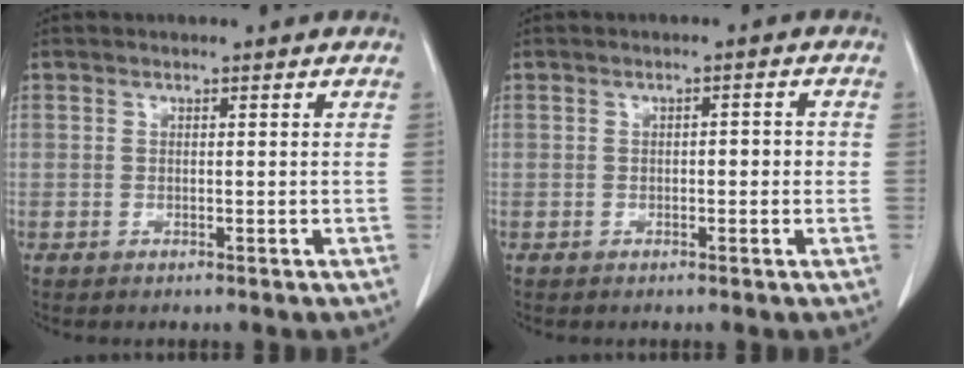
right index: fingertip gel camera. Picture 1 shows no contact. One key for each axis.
{"total": 2.1, "fx": -0.2, "fy": 0.9, "fz": 1.9, "tx": -0.023, "ty": 0.007, "tz": -0.003}